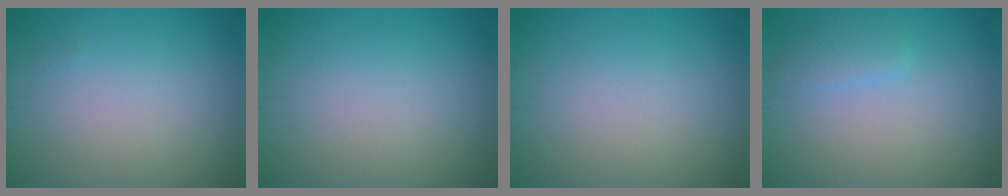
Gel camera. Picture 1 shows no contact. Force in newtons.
{"total": 0.0}
{"total": 0.0}
{"total": 1.6, "press": 1.6, "slide": 0.0}